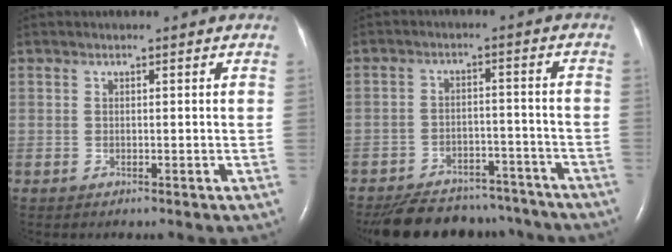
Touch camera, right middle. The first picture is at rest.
{"total": 16.8, "force": [-14.8, 6.3, 4.8], "torque": [-0.105, 0.004, -0.200]}